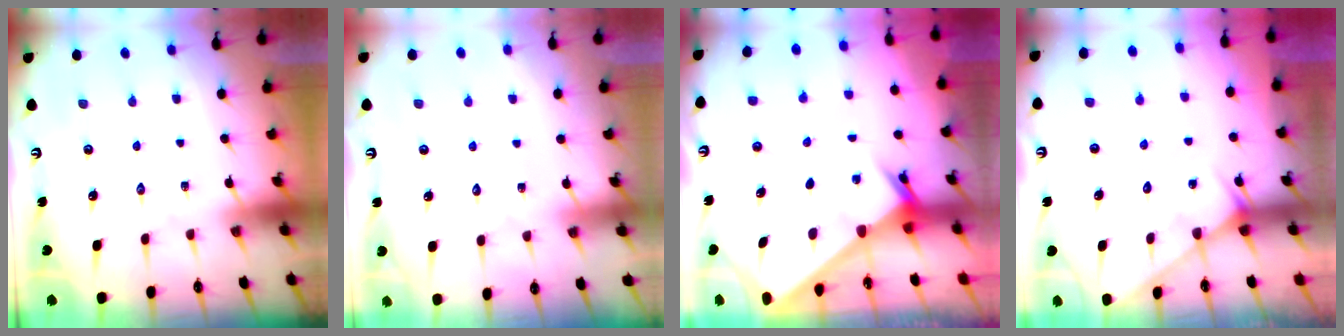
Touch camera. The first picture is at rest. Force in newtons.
{"total": 2.8, "press": 2.8, "slide": 0.4}
{"total": 2.2, "press": 2.2, "slide": 0.2}
{"total": 4.5, "press": 4.5, "slide": 0.3}